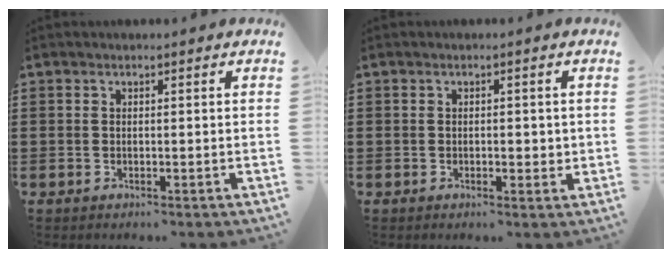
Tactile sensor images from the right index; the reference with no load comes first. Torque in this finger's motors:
{"motor_torque": [-0.38, 0.49, 0.00, -0.01]}